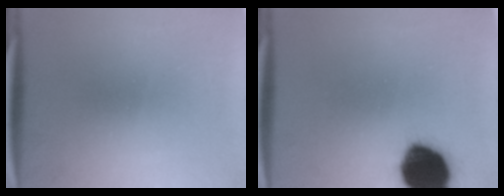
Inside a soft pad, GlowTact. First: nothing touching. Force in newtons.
{"total": 18.2}